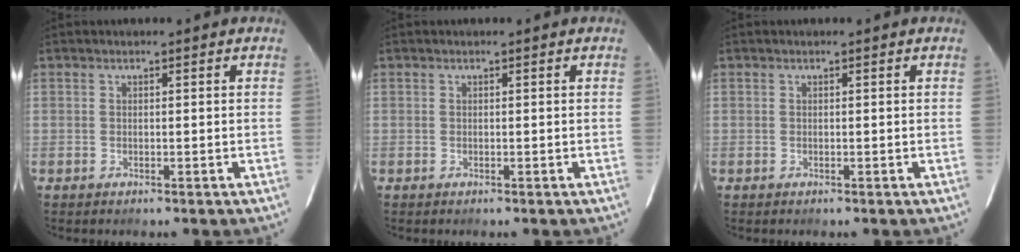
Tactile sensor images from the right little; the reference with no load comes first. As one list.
[{"total": 0.0}, {"total": 0.0}]